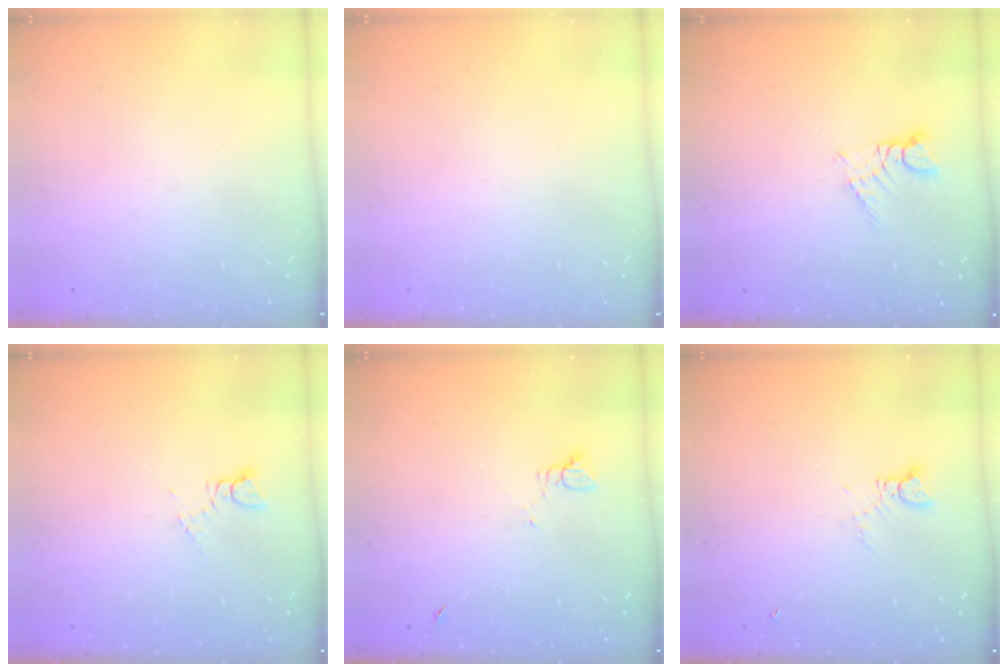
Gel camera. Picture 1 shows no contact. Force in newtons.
{"total": 0.0}
{"total": 1.1, "press": 1.1, "slide": 0.1}
{"total": 1.9, "press": 1.8, "slide": 0.3}
{"total": 2.3, "press": 2.3, "slide": 0.3}
{"total": 1.6, "press": 1.6, "slide": 0.2}